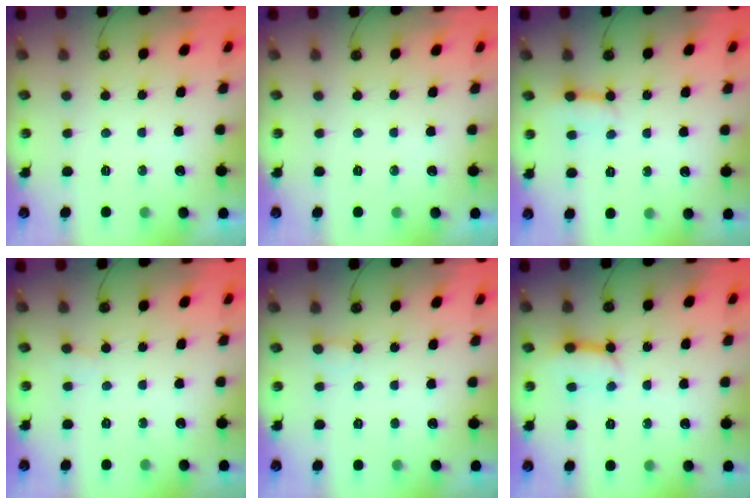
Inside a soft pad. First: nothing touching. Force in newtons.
{"total": 0.0}
{"total": 3.0, "press": 2.9, "slide": 0.6}
{"total": 3.5, "press": 3.5, "slide": 0.3}
{"total": 1.9, "press": 1.9, "slide": 0.2}
{"total": 8.0, "press": 7.9, "slide": 1.0}